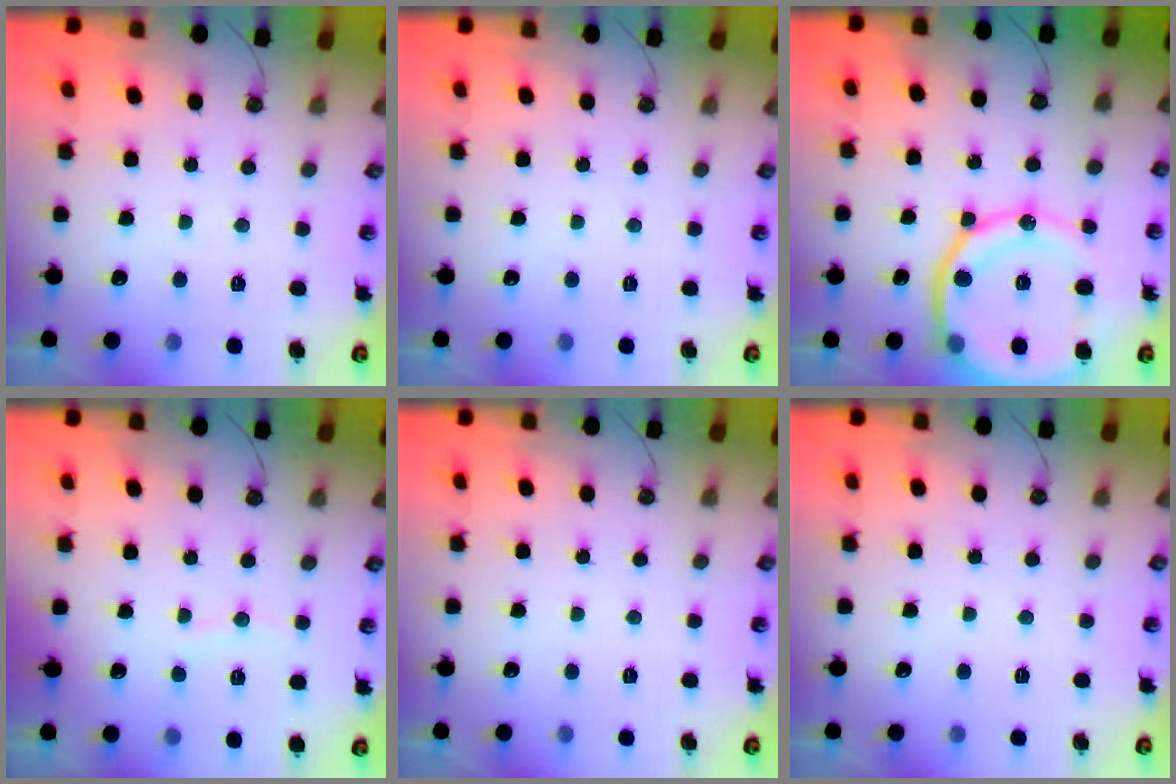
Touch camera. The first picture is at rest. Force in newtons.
{"total": 0.0}
{"total": 19.3, "press": 19.2, "slide": 2.5}
{"total": 3.9, "press": 3.8, "slide": 0.6}
{"total": 0.0}
{"total": 0.0}